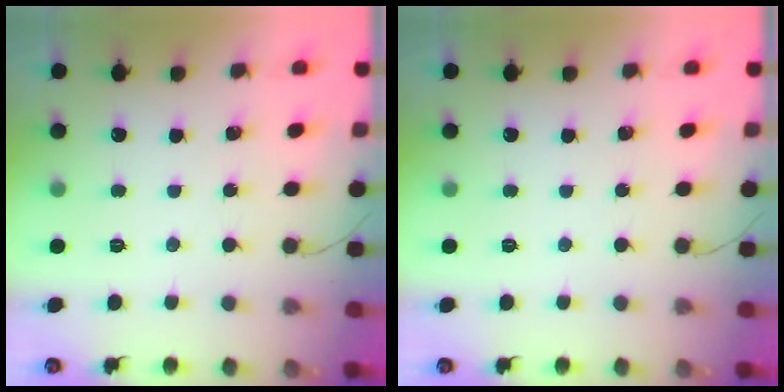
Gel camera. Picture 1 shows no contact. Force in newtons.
{"total": 0.0}